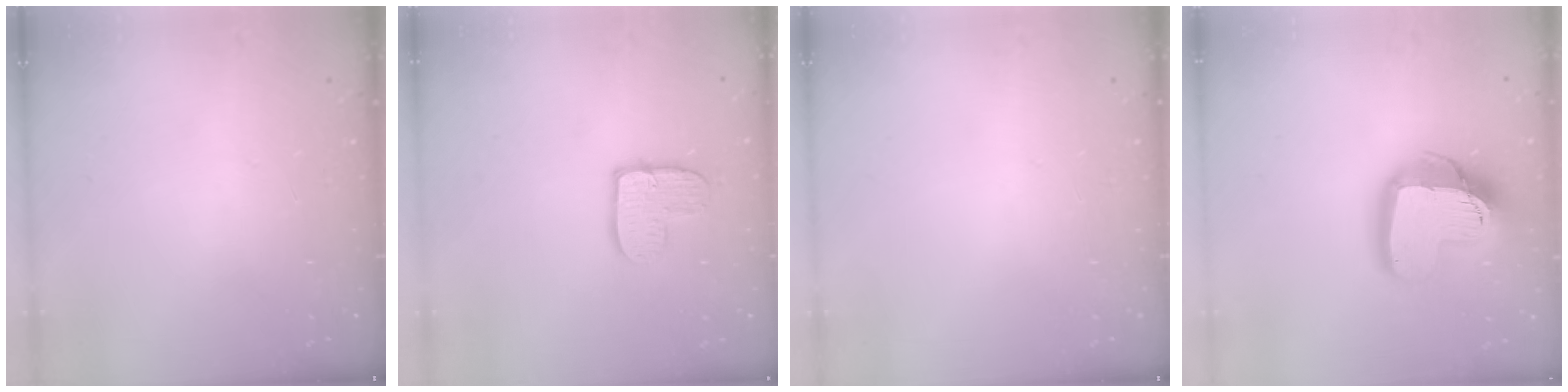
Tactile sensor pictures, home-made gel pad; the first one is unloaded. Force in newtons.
{"total": 9.4, "press": 9.3, "slide": 0.7}
{"total": 0.0}
{"total": 18.8, "press": 18.7, "slide": 1.8}